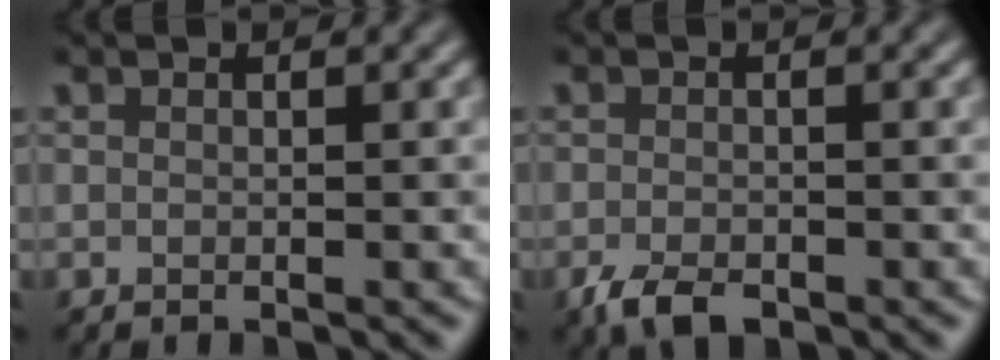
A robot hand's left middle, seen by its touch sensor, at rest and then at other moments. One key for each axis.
{"total": 2.7, "fx": -1.7, "fy": 1.2, "fz": 1.6, "tx": -0.034, "ty": -0.004, "tz": -0.035}